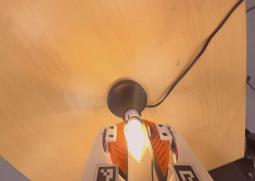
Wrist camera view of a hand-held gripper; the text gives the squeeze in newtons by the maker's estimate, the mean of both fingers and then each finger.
{"total": 23.3, "left": 21.0, "right": 25.7}